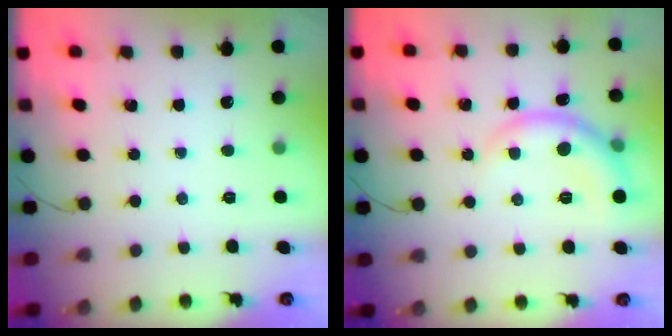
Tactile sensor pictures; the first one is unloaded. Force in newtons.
{"total": 7.4, "press": 7.3, "slide": 0.9}